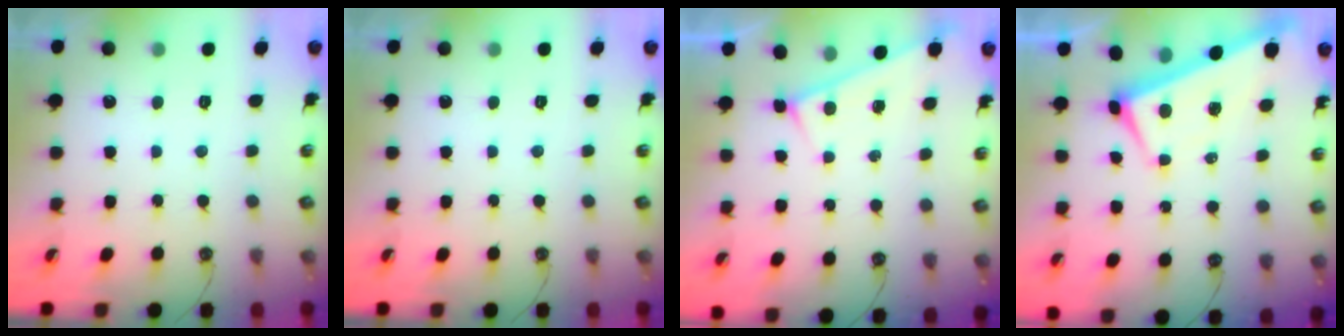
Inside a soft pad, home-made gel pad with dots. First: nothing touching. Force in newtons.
{"total": 0.0}
{"total": 2.8, "press": 2.8, "slide": 0.1}
{"total": 2.3, "press": 2.2, "slide": 0.5}